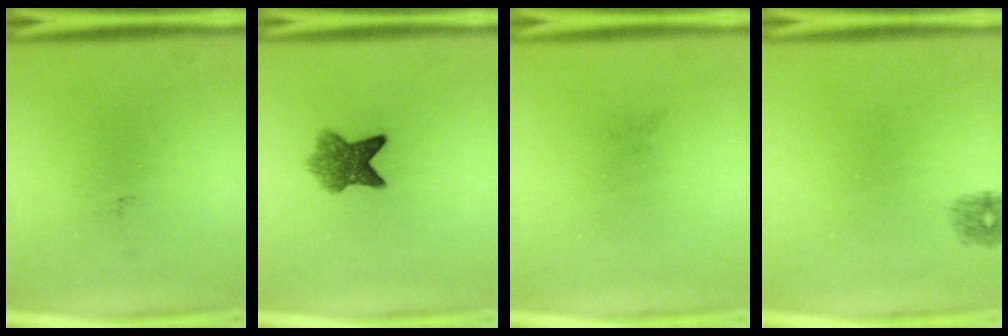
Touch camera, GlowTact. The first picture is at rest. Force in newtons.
{"total": 5.9}
{"total": 0.0}
{"total": 1.0}